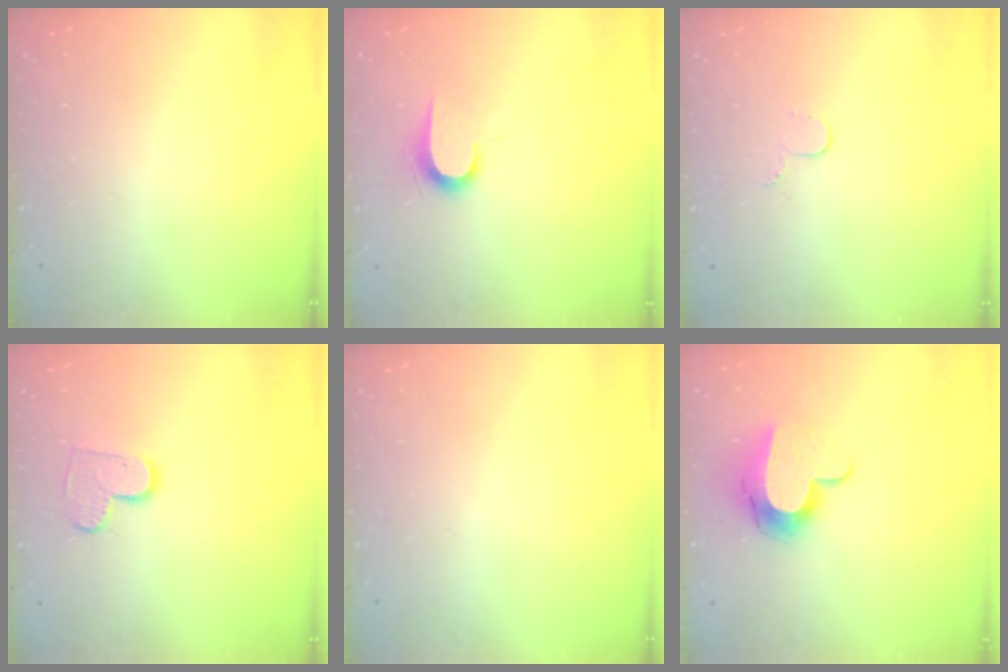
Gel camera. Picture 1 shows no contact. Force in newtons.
{"total": 6.4, "press": 6.3, "slide": 0.7}
{"total": 3.5, "press": 3.5, "slide": 0.4}
{"total": 7.5, "press": 7.5, "slide": 0.5}
{"total": 0.0}
{"total": 11.2, "press": 11.2, "slide": 1.1}